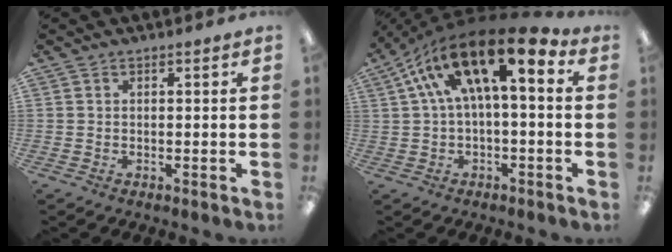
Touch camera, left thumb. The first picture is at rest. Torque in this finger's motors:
{"motor_torque": [-0.07, 1.57, 2.14, -0.63, 0.23]}